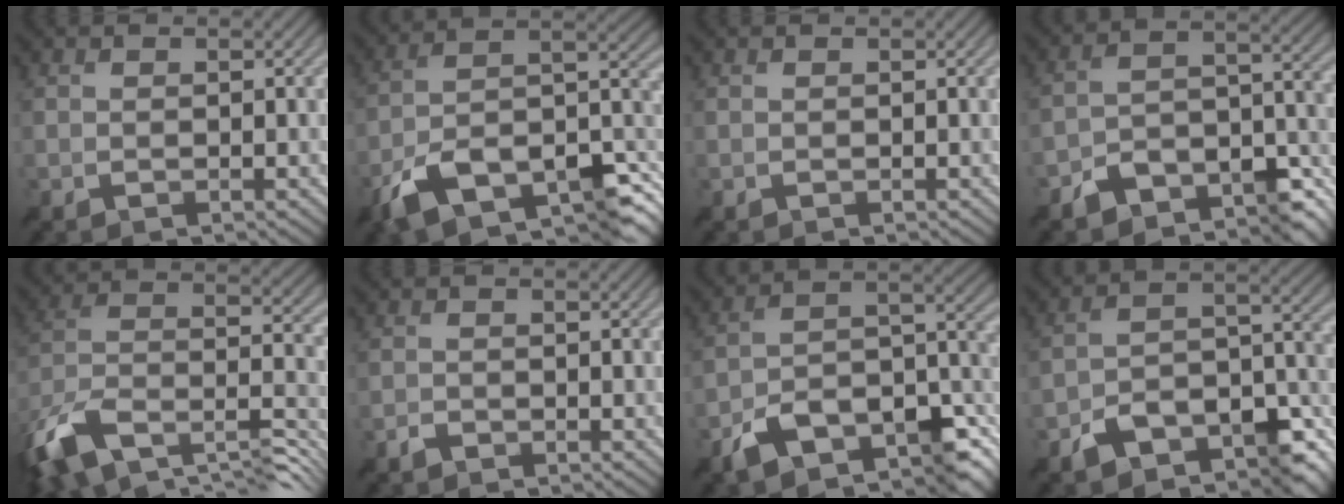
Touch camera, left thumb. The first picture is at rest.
{"total": 15.2, "force": [-9.2, 6.3, 10.3], "torque": [-0.204, -0.026, -0.151]}
{"total": 0.0}
{"total": 8.9, "force": [-6.3, 4.3, 4.6], "torque": [-0.069, -0.016, -0.121]}
{"total": 16.3, "force": [-8.4, 9.0, 10.8], "torque": [-0.277, -0.026, -0.126]}
{"total": 0.8, "force": [-0.7, 0.4, 0.0], "torque": [-0.001, -0.001, -0.016]}
{"total": 12.4, "force": [-7.7, 5.4, 8.1], "torque": [-0.136, -0.015, -0.132]}
{"total": 10.4, "force": [-6.8, 4.9, 6.2], "torque": [-0.092, -0.017, -0.126]}